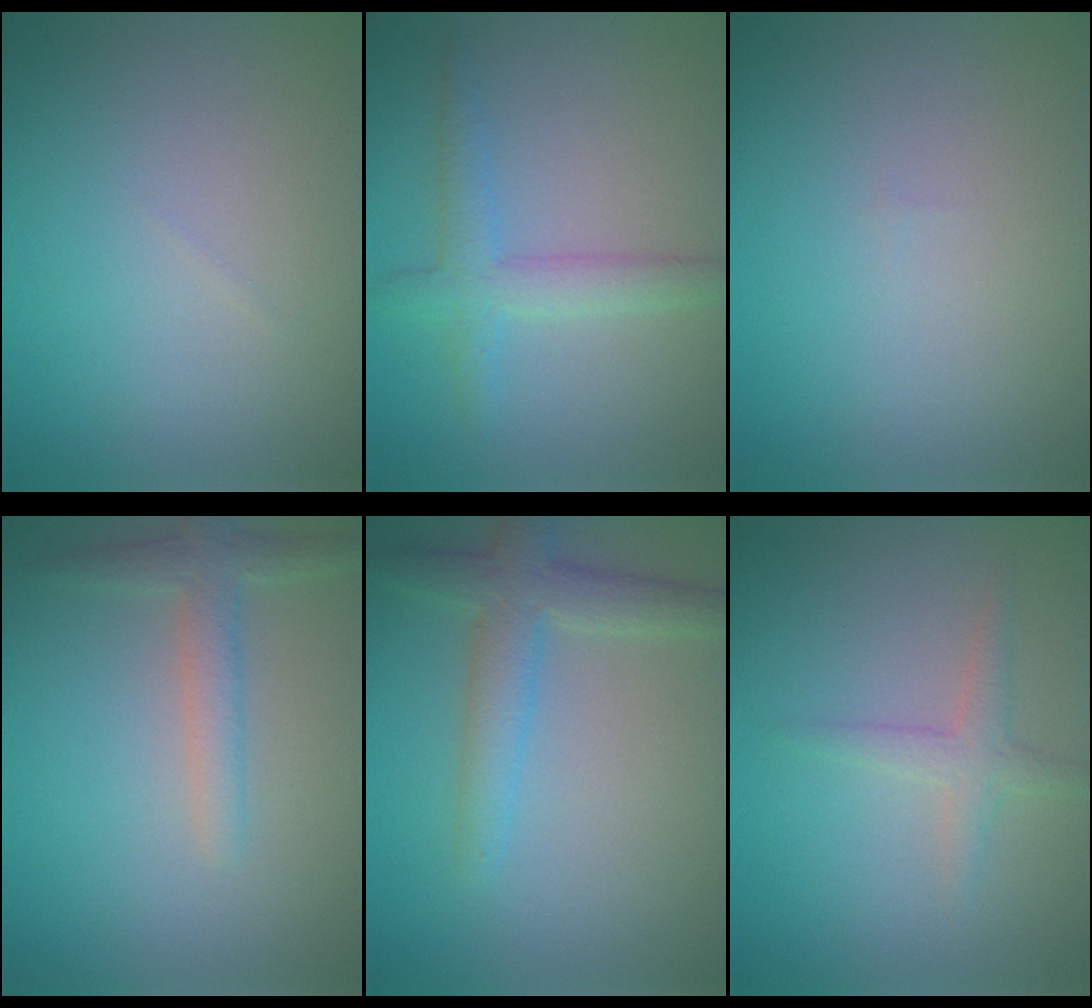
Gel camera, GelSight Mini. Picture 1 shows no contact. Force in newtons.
{"total": 2.9, "press": 2.9, "slide": 0.1}
{"total": 0.0}
{"total": 2.4, "press": 2.4, "slide": 0.1}
{"total": 3.7, "press": 3.7, "slide": 0.2}
{"total": 1.9, "press": 1.9, "slide": 0.1}